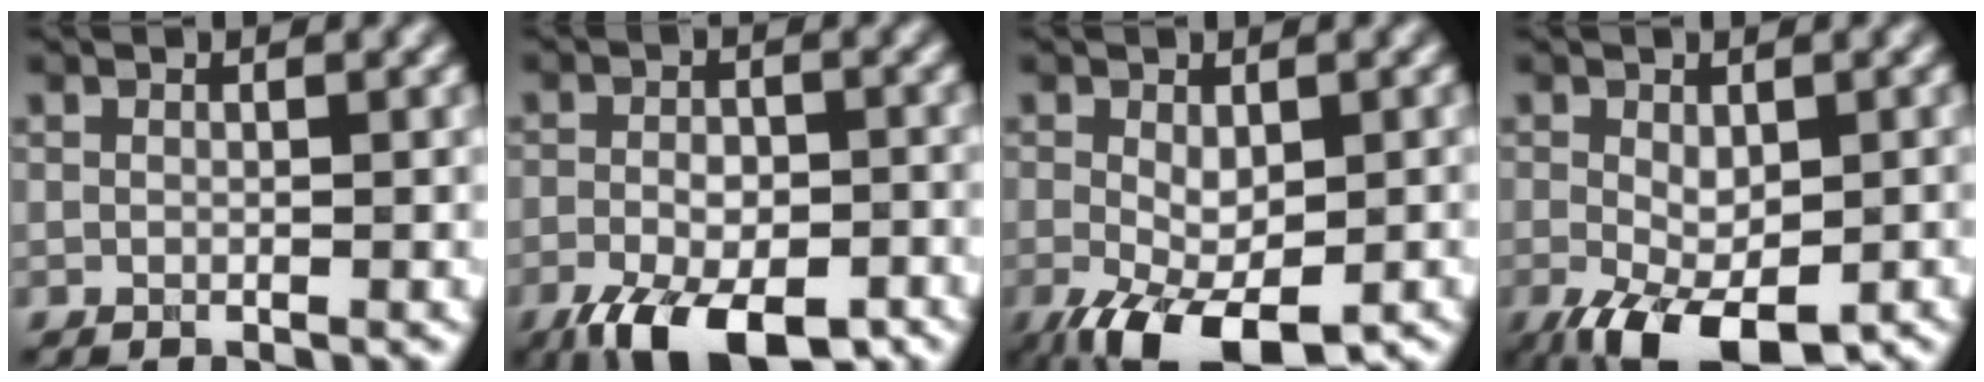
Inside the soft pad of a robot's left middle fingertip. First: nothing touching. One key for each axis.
{"total": 9.1, "fx": -5.4, "fy": 3.9, "fz": 6.2, "tx": -0.110, "ty": -0.021, "tz": -0.084}
{"total": 6.7, "fx": -2.9, "fy": 3.3, "fz": 5.1, "tx": -0.105, "ty": -0.020, "tz": -0.043}
{"total": 6.7, "fx": -2.8, "fy": 3.4, "fz": 5.1, "tx": -0.104, "ty": -0.019, "tz": -0.039}